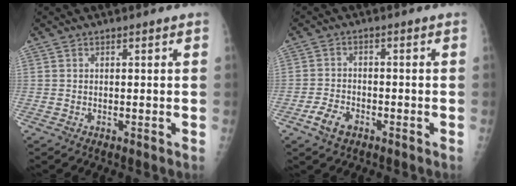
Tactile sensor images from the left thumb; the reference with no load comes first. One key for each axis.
{"total": 4.5, "fx": -2.6, "fy": 2.7, "fz": 2.6, "tx": -0.047, "ty": 0.010, "tz": -0.047}